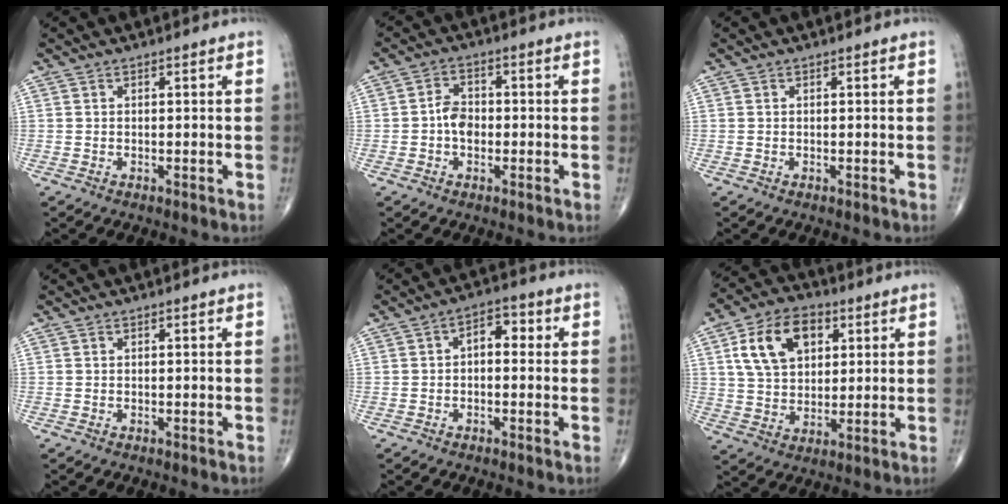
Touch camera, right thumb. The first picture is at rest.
{"total": 4.3, "force": [-0.7, 3.1, 2.9], "torque": [-0.040, 0.015, -0.020]}
{"total": 0.0}
{"total": 0.0}
{"total": 4.7, "force": [0.4, 2.8, 3.8], "torque": [-0.037, 0.017, -0.005]}
{"total": 13.4, "force": [4.8, 8.8, 9.0], "torque": [-0.134, -0.001, 0.085]}